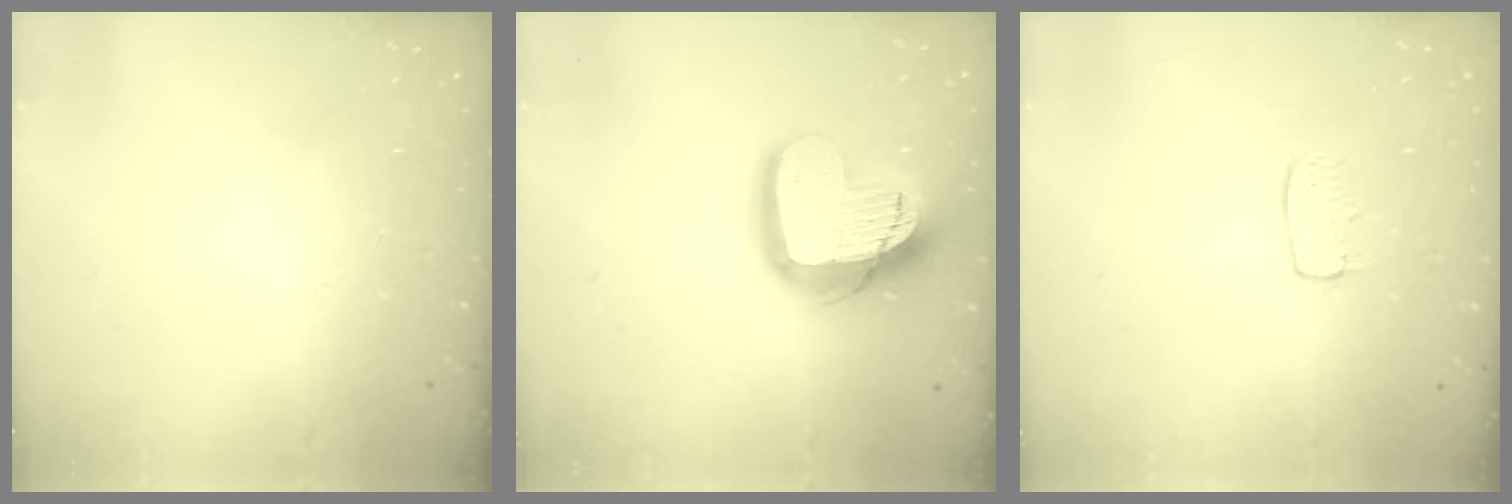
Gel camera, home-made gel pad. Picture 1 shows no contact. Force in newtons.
{"total": 17.1, "press": 17.0, "slide": 1.5}
{"total": 5.6, "press": 5.6, "slide": 0.4}